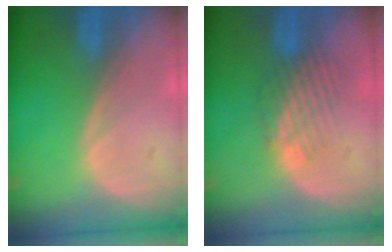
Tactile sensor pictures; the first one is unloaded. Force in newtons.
{"total": 4.5, "press": 4.1, "slide": 1.9}